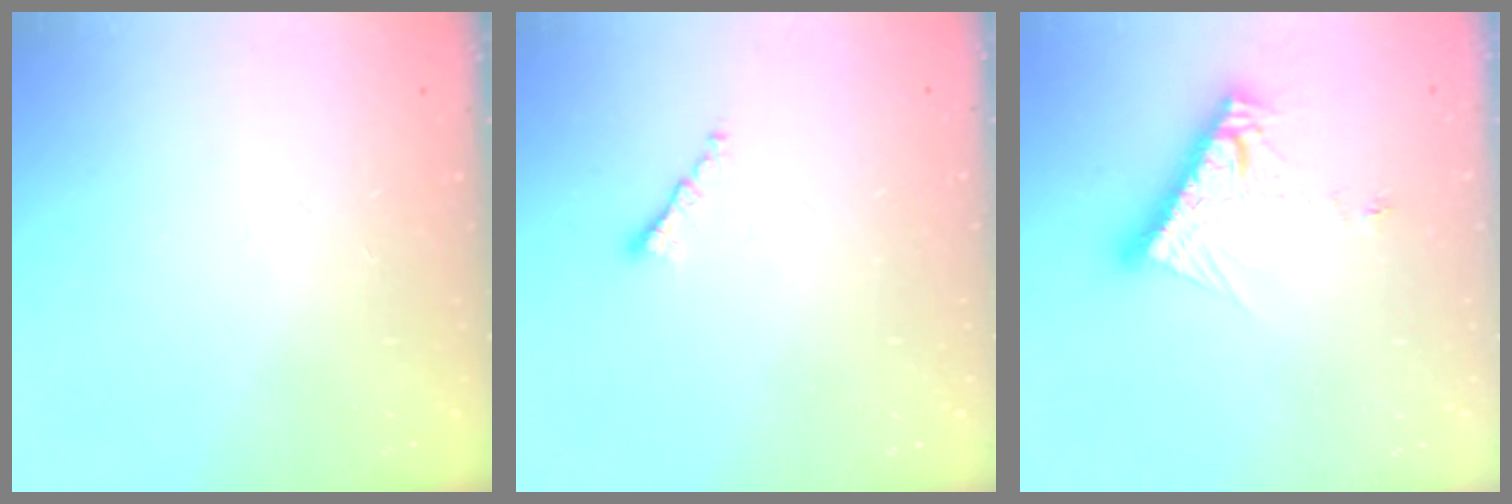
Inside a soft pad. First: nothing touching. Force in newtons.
{"total": 1.6, "press": 1.6, "slide": 0.0}
{"total": 10.2, "press": 10.1, "slide": 0.8}